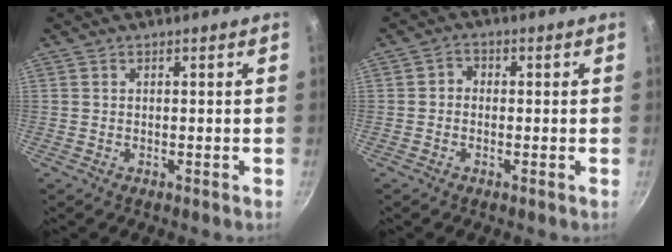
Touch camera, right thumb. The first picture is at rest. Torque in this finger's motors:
{"motor_torque": [-0.31, 0.22, -0.14, 0.04, -0.06]}